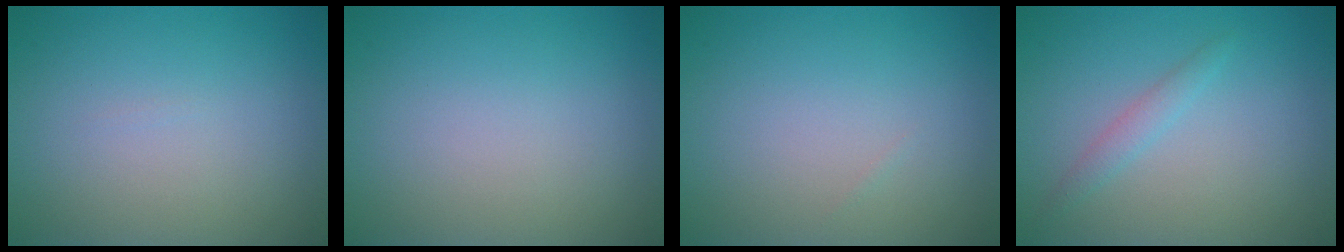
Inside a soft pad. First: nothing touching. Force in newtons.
{"total": 0.0}
{"total": 0.0}
{"total": 1.3, "press": 1.3, "slide": 0.1}